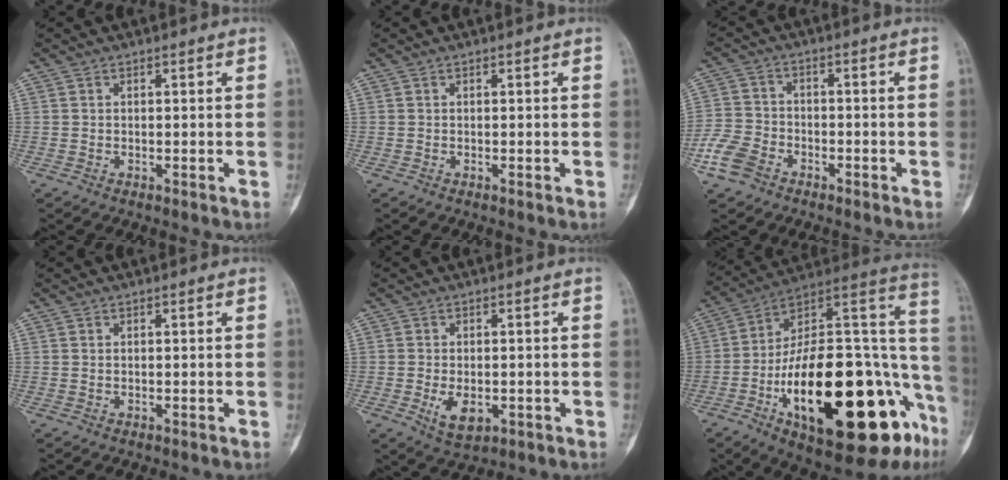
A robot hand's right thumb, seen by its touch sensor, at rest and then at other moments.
{"total": 0.0}
{"total": 7.1, "force": [-4.2, 4.9, 3.1], "torque": [-0.065, 0.018, -0.086]}
{"total": 0.0}
{"total": 5.4, "force": [-1.5, 3.2, 4.1], "torque": [-0.062, -0.006, -0.017]}
{"total": 36.1, "force": [-11.6, 14.1, 31.1], "torque": [-0.405, 0.050, -0.174]}